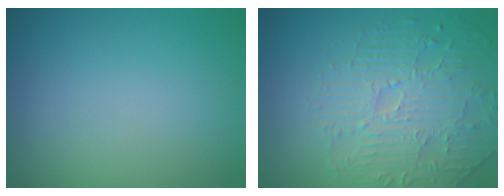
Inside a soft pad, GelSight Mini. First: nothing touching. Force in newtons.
{"total": 4.4, "press": 4.0, "slide": 1.7}